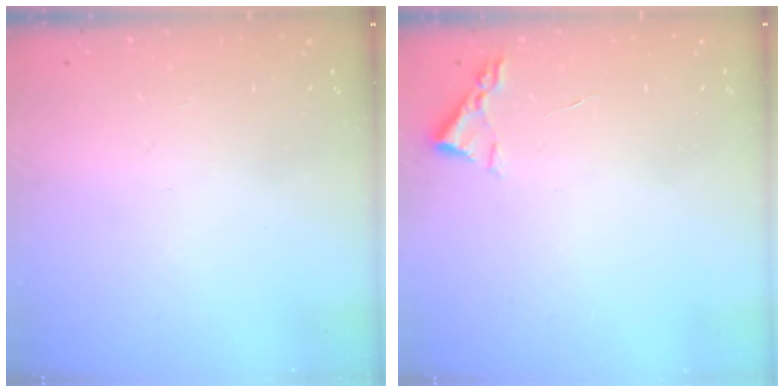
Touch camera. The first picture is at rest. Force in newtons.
{"total": 2.2, "press": 2.2, "slide": 0.3}